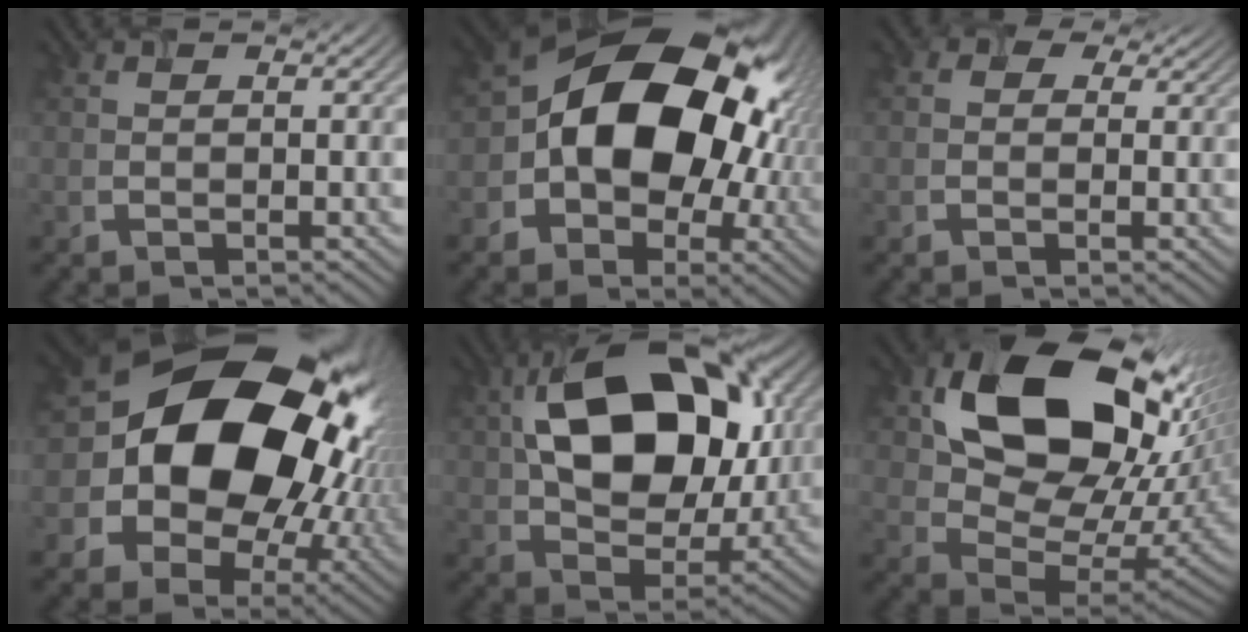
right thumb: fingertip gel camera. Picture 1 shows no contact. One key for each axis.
{"total": 16.7, "fx": -0.2, "fy": 11.9, "fz": 11.7, "tx": -0.165, "ty": -0.010, "tz": -0.008}
{"total": 2.8, "fx": 0.9, "fy": 2.2, "fz": 1.3, "tx": -0.027, "ty": 0.005, "tz": 0.000}
{"total": 20.2, "fx": 2.2, "fy": 15.2, "fz": 13.1, "tx": -0.240, "ty": -0.036, "tz": 0.063}
{"total": 17.9, "fx": 4.2, "fy": 11.5, "fz": 13.2, "tx": -0.235, "ty": 0.015, "tz": 0.073}
{"total": 17.9, "fx": 7.0, "fy": 11.6, "fz": 11.7, "tx": -0.218, "ty": -0.007, "tz": 0.139}